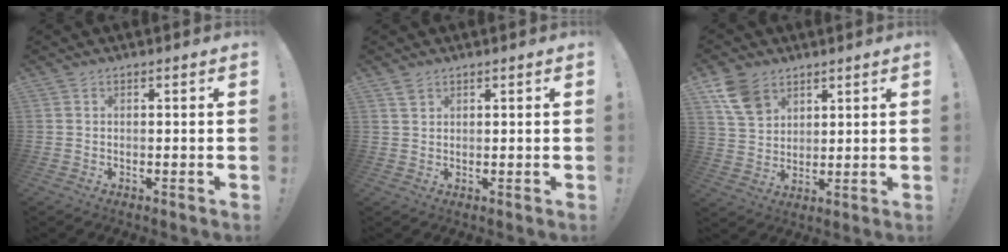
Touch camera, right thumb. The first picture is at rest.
{"total": 1.9, "force": [1.4, 1.0, 0.8], "torque": [-0.003, -0.008, 0.025]}
{"total": 10.5, "force": [6.3, 7.1, 4.4], "torque": [-0.078, -0.026, 0.128]}